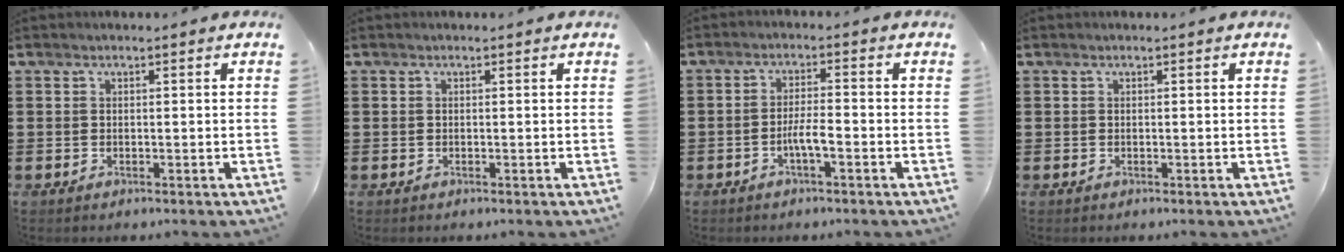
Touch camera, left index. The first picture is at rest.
{"total": 0.0}
{"total": 3.5, "force": [-1.5, 0.6, 3.2], "torque": [-0.063, 0.002, -0.029]}
{"total": 0.0}